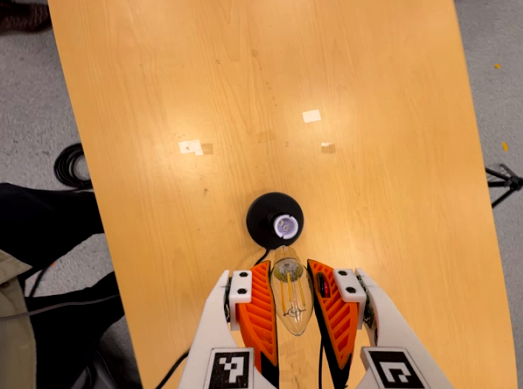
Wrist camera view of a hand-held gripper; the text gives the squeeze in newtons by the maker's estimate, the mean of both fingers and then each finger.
{"total": 17.1, "left": 18.2, "right": 16.1}